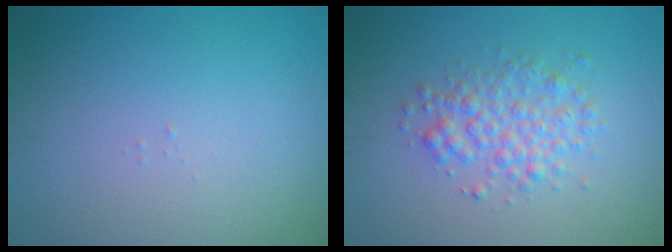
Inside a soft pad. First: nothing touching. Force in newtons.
{"total": 3.0, "press": 3.0, "slide": 0.1}